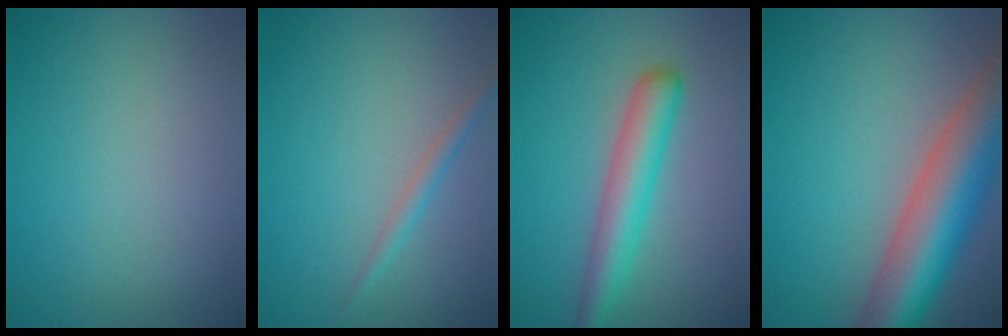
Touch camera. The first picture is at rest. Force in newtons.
{"total": 1.3, "press": 1.3, "slide": 0.0}
{"total": 3.9, "press": 3.9, "slide": 0.1}
{"total": 10.6, "press": 10.5, "slide": 0.6}